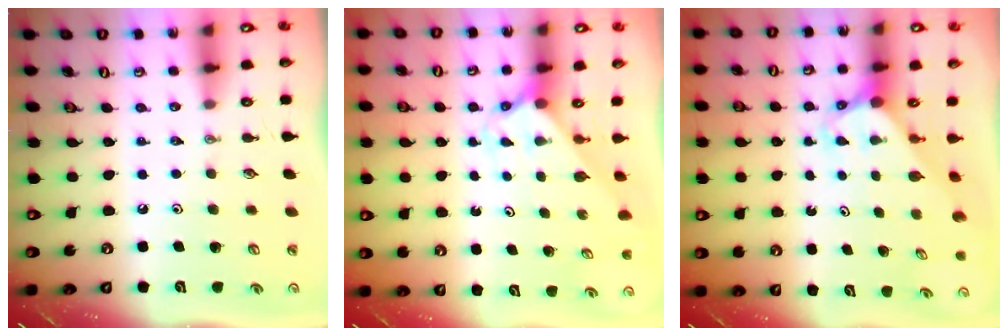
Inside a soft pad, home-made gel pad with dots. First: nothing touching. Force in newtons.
{"total": 2.1, "press": 2.1, "slide": 0.1}
{"total": 3.0, "press": 3.0, "slide": 0.2}